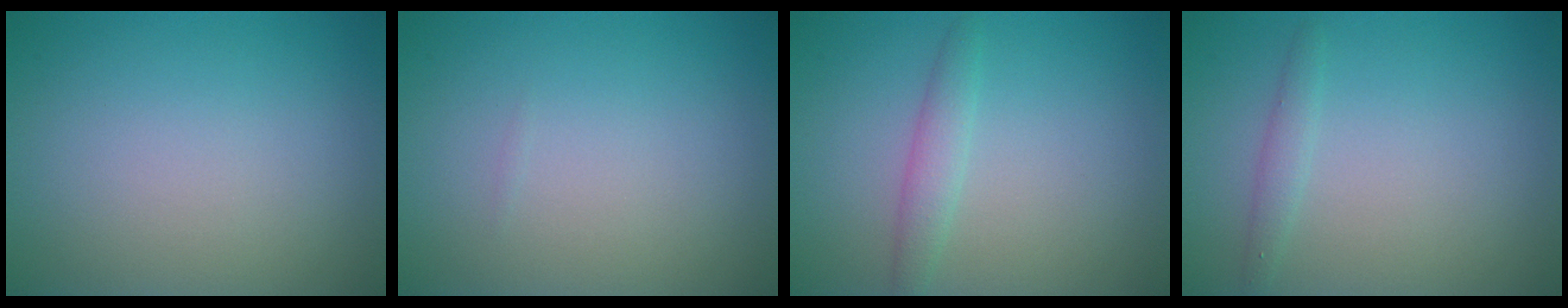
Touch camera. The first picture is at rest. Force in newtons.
{"total": 0.0}
{"total": 1.8, "press": 1.8, "slide": 0.1}
{"total": 1.3, "press": 1.3, "slide": 0.0}